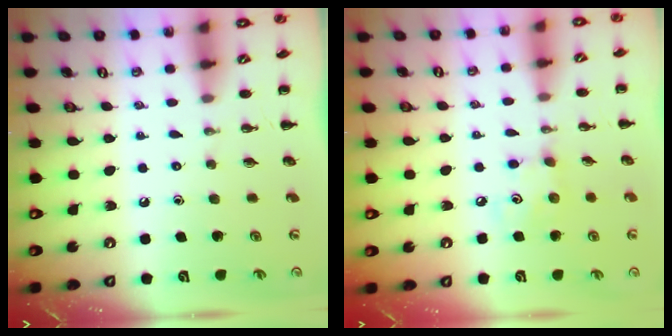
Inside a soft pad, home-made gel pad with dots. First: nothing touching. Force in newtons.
{"total": 3.9, "press": 3.8, "slide": 0.6}